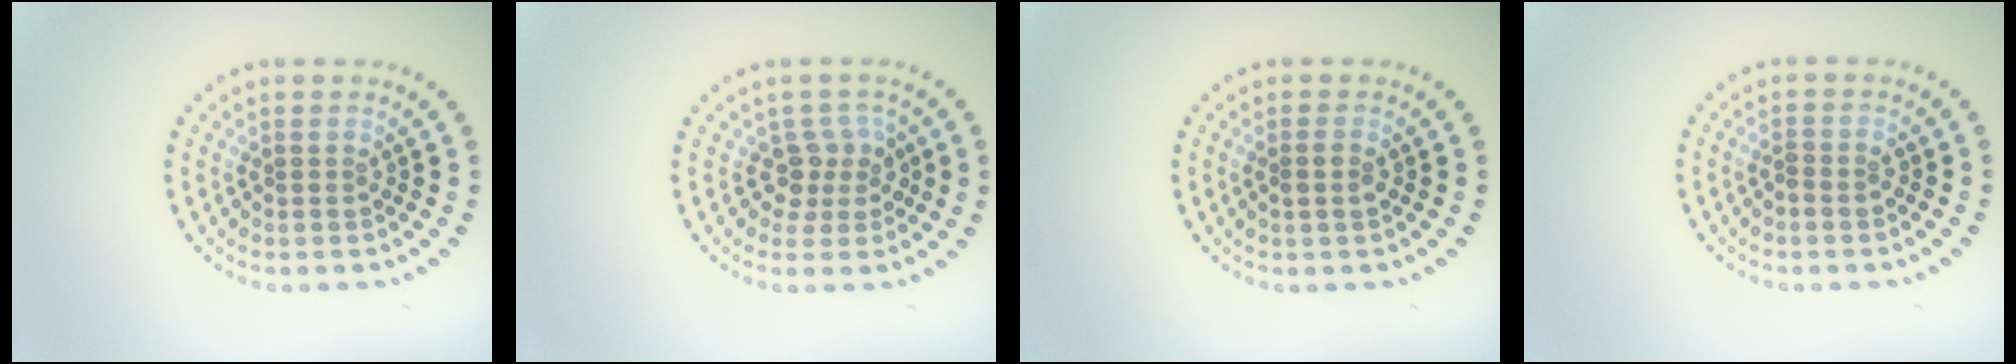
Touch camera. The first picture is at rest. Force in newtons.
{"total": 2.5, "press": 2.0, "slide": 1.5}
{"total": 1.1, "press": 1.0, "slide": 0.5}
{"total": 1.2, "press": 1.1, "slide": 0.4}